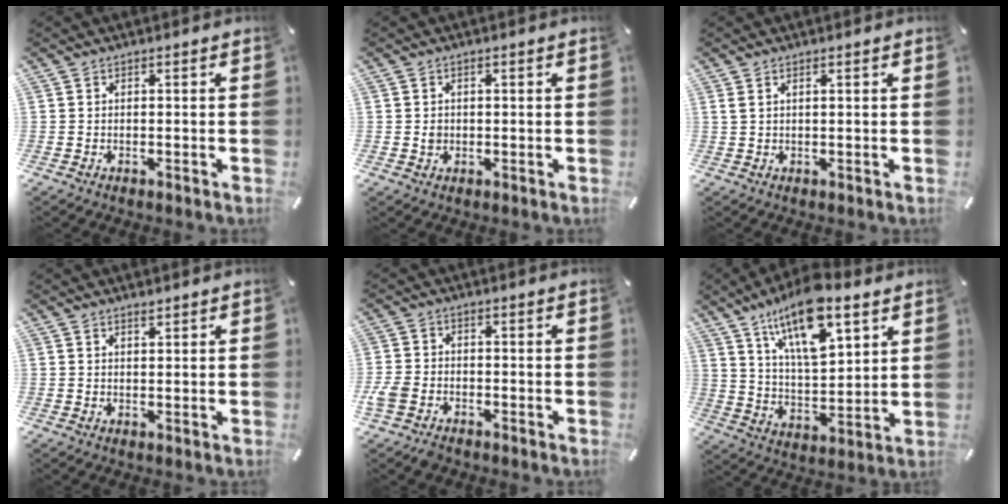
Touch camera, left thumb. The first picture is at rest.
{"total": 1.5, "force": [0.1, 1.3, 0.6], "torque": [-0.013, 0.006, 0.000]}
{"total": 1.2, "force": [0.5, 0.3, 1.0], "torque": [-0.021, 0.002, 0.008]}
{"total": 1.3, "force": [1.0, 0.4, 0.6], "torque": [-0.011, -0.002, 0.020]}
{"total": 4.5, "force": [-2.7, 3.0, 1.9], "torque": [-0.051, 0.012, -0.054]}
{"total": 16.7, "force": [11.1, 6.5, 10.7], "torque": [-0.200, -0.047, 0.190]}